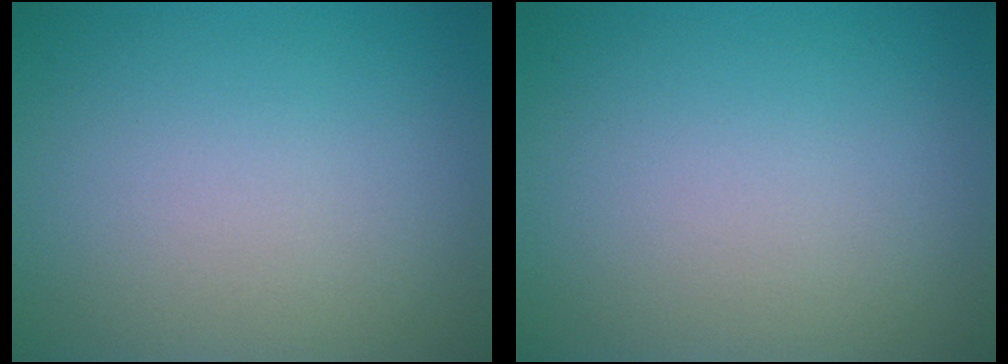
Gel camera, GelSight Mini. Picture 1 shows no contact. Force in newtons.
{"total": 0.0}